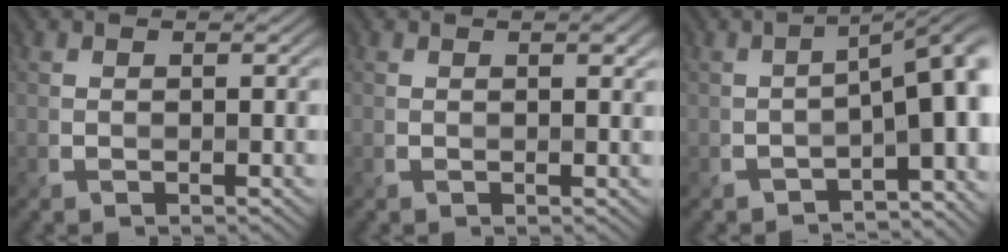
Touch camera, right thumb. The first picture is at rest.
{"total": 1.5, "force": [0.6, 0.6, 1.2], "torque": [-0.015, 0.001, 0.008]}
{"total": 9.2, "force": [-4.1, 3.1, 7.6], "torque": [-0.090, -0.008, -0.056]}